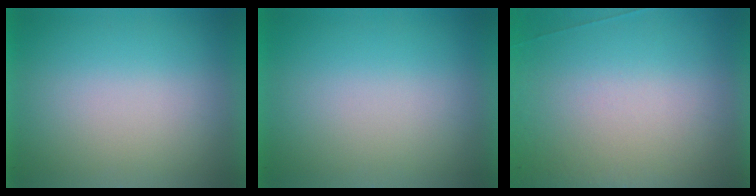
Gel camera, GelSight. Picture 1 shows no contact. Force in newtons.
{"total": 0.0}
{"total": 5.7}